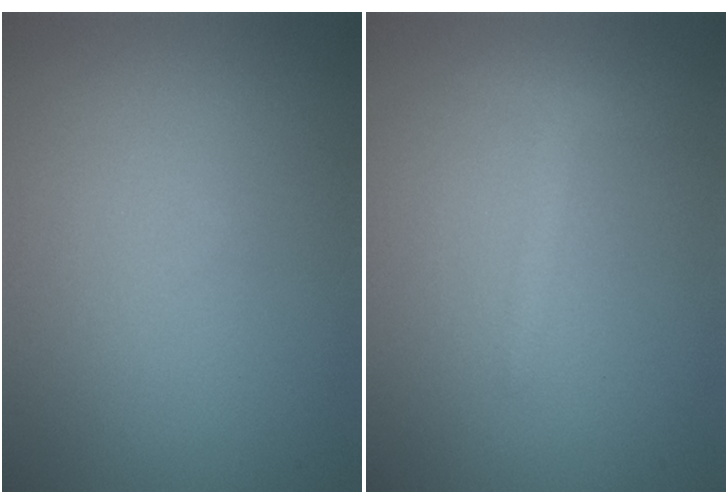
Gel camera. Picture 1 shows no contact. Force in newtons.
{"total": 1.5, "press": 1.5, "slide": 0.1}